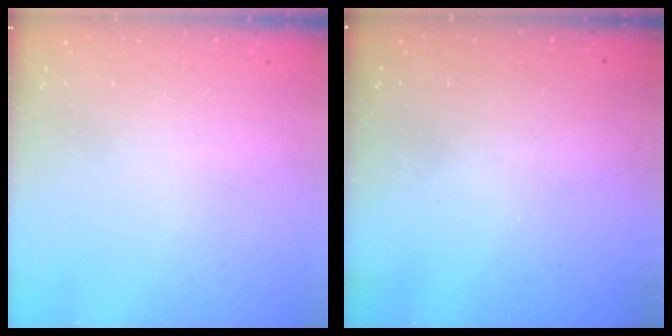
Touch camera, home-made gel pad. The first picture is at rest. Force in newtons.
{"total": 3.3, "press": 3.3, "slide": 0.1}